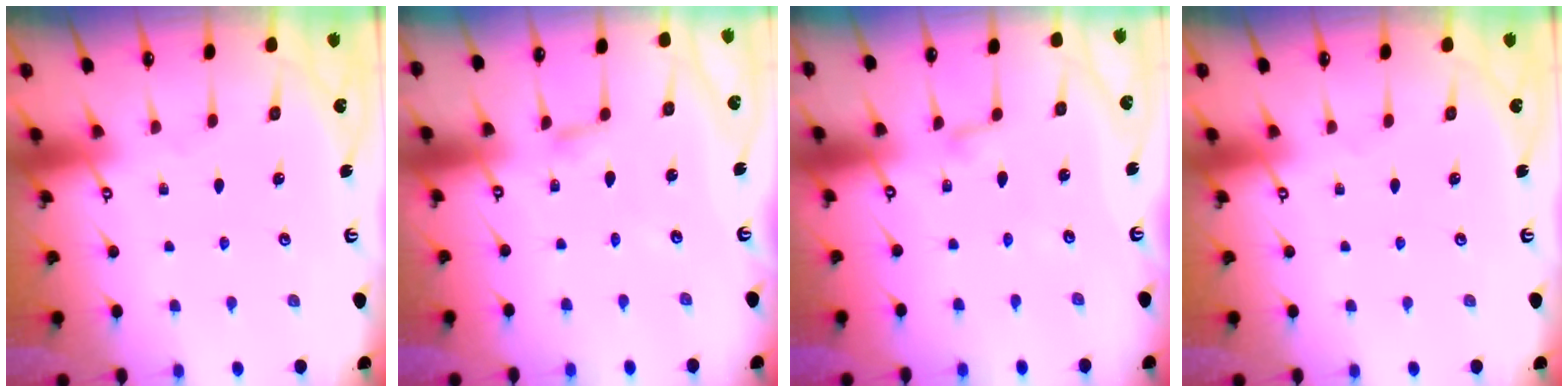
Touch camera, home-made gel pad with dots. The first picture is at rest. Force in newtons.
{"total": 2.9, "press": 2.9, "slide": 0.1}
{"total": 1.8, "press": 1.7, "slide": 0.2}
{"total": 0.0}